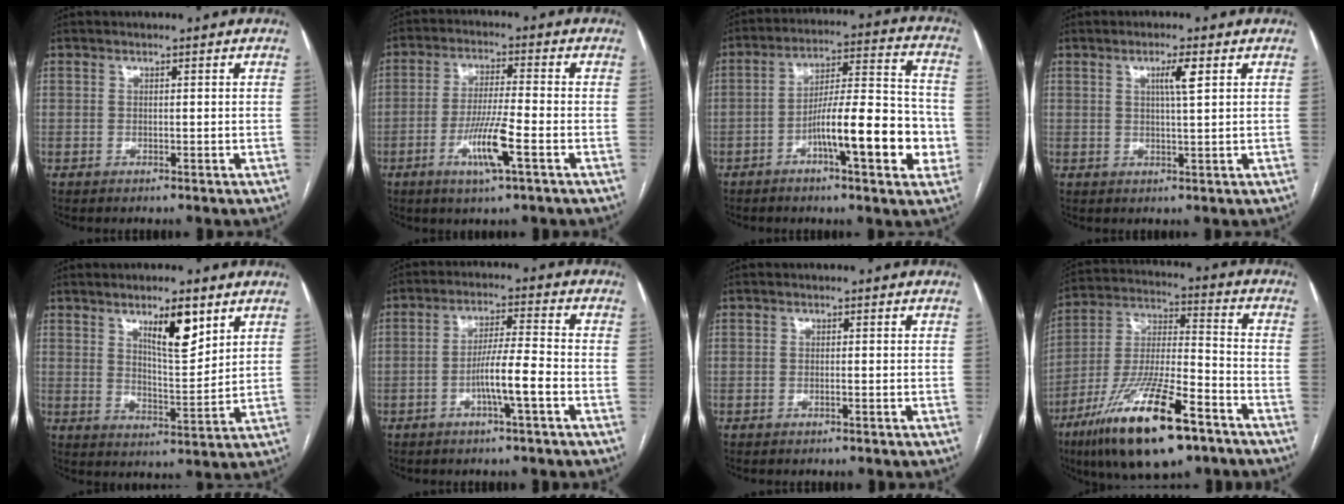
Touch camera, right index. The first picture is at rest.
{"total": 8.2, "force": [-3.4, 0.1, 7.5], "torque": [-0.145, -0.009, -0.062]}
{"total": 15.0, "force": [-4.7, 2.8, 14.0], "torque": [-0.212, 0.016, -0.072]}
{"total": 3.3, "force": [1.2, -0.2, 3.1], "torque": [-0.054, -0.001, 0.020]}
{"total": 8.0, "force": [4.6, 1.8, 6.3], "torque": [-0.106, -0.007, 0.078]}
{"total": 6.8, "force": [-2.6, -0.1, 6.3], "torque": [-0.118, 0.005, -0.047]}
{"total": 0.5, "force": [-0.2, 0.0, 0.5], "torque": [-0.010, 0.000, -0.002]}
{"total": 20.6, "force": [-12.4, 4.3, 15.9], "torque": [-0.301, -0.028, -0.218]}